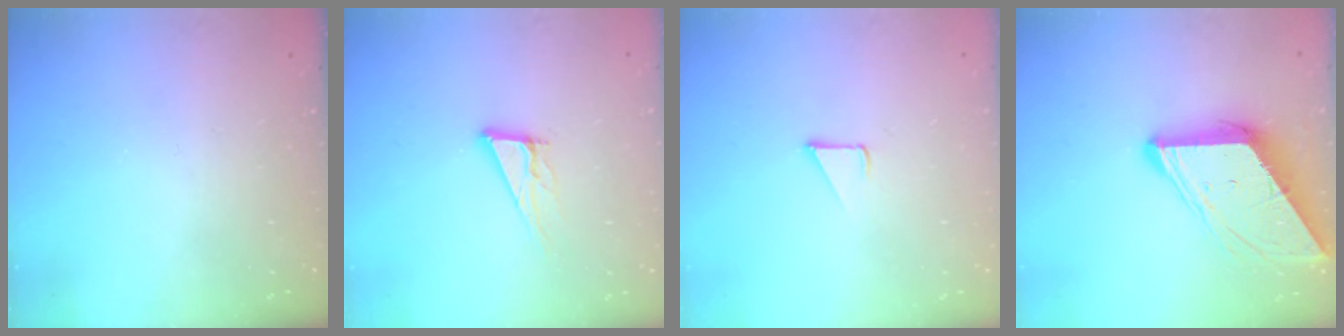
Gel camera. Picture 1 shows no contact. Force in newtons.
{"total": 10.8, "press": 10.5, "slide": 2.6}
{"total": 2.8, "press": 2.8, "slide": 0.2}
{"total": 10.3, "press": 10.3, "slide": 0.9}